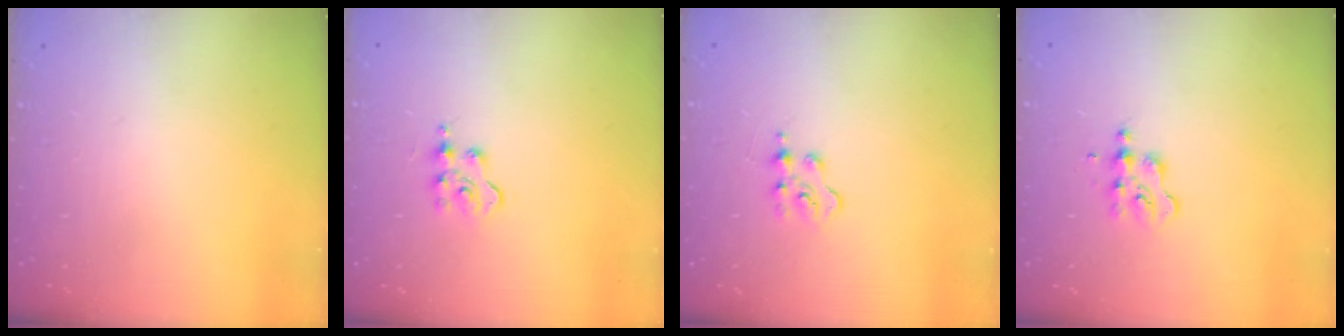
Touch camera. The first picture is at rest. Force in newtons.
{"total": 4.6, "press": 4.6, "slide": 0.6}
{"total": 2.4, "press": 2.4, "slide": 0.3}
{"total": 3.5, "press": 3.5, "slide": 0.5}